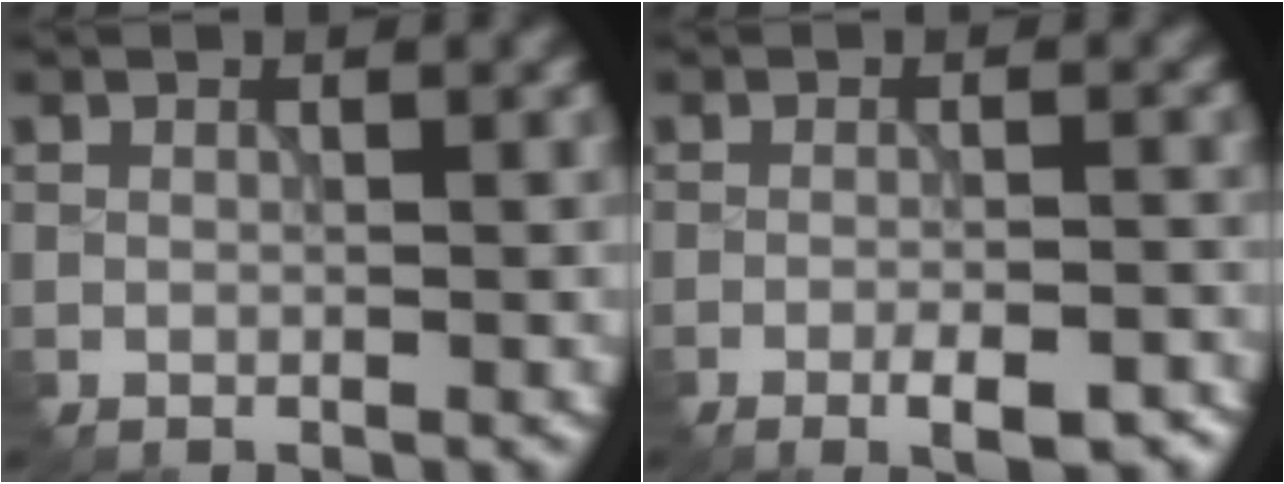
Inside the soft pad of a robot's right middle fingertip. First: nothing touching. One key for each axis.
{"total": 4.3, "fx": -2.7, "fy": 1.0, "fz": 3.1, "tx": -0.051, "ty": 0.002, "tz": -0.034}